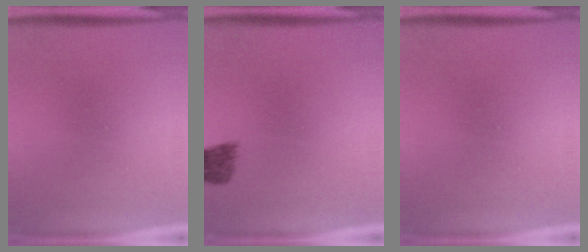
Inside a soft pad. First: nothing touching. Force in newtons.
{"total": 1.9}
{"total": 0.0}